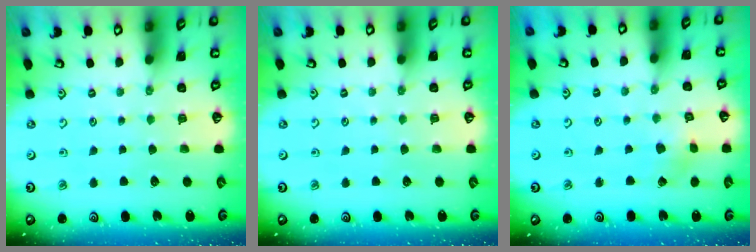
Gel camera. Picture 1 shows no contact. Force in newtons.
{"total": 0.0}
{"total": 2.6, "press": 2.6, "slide": 0.3}